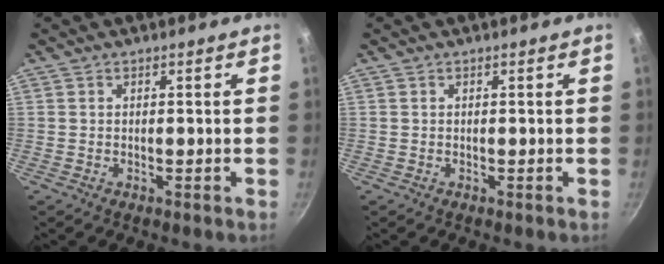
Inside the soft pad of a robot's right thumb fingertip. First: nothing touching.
{"total": 0.0}